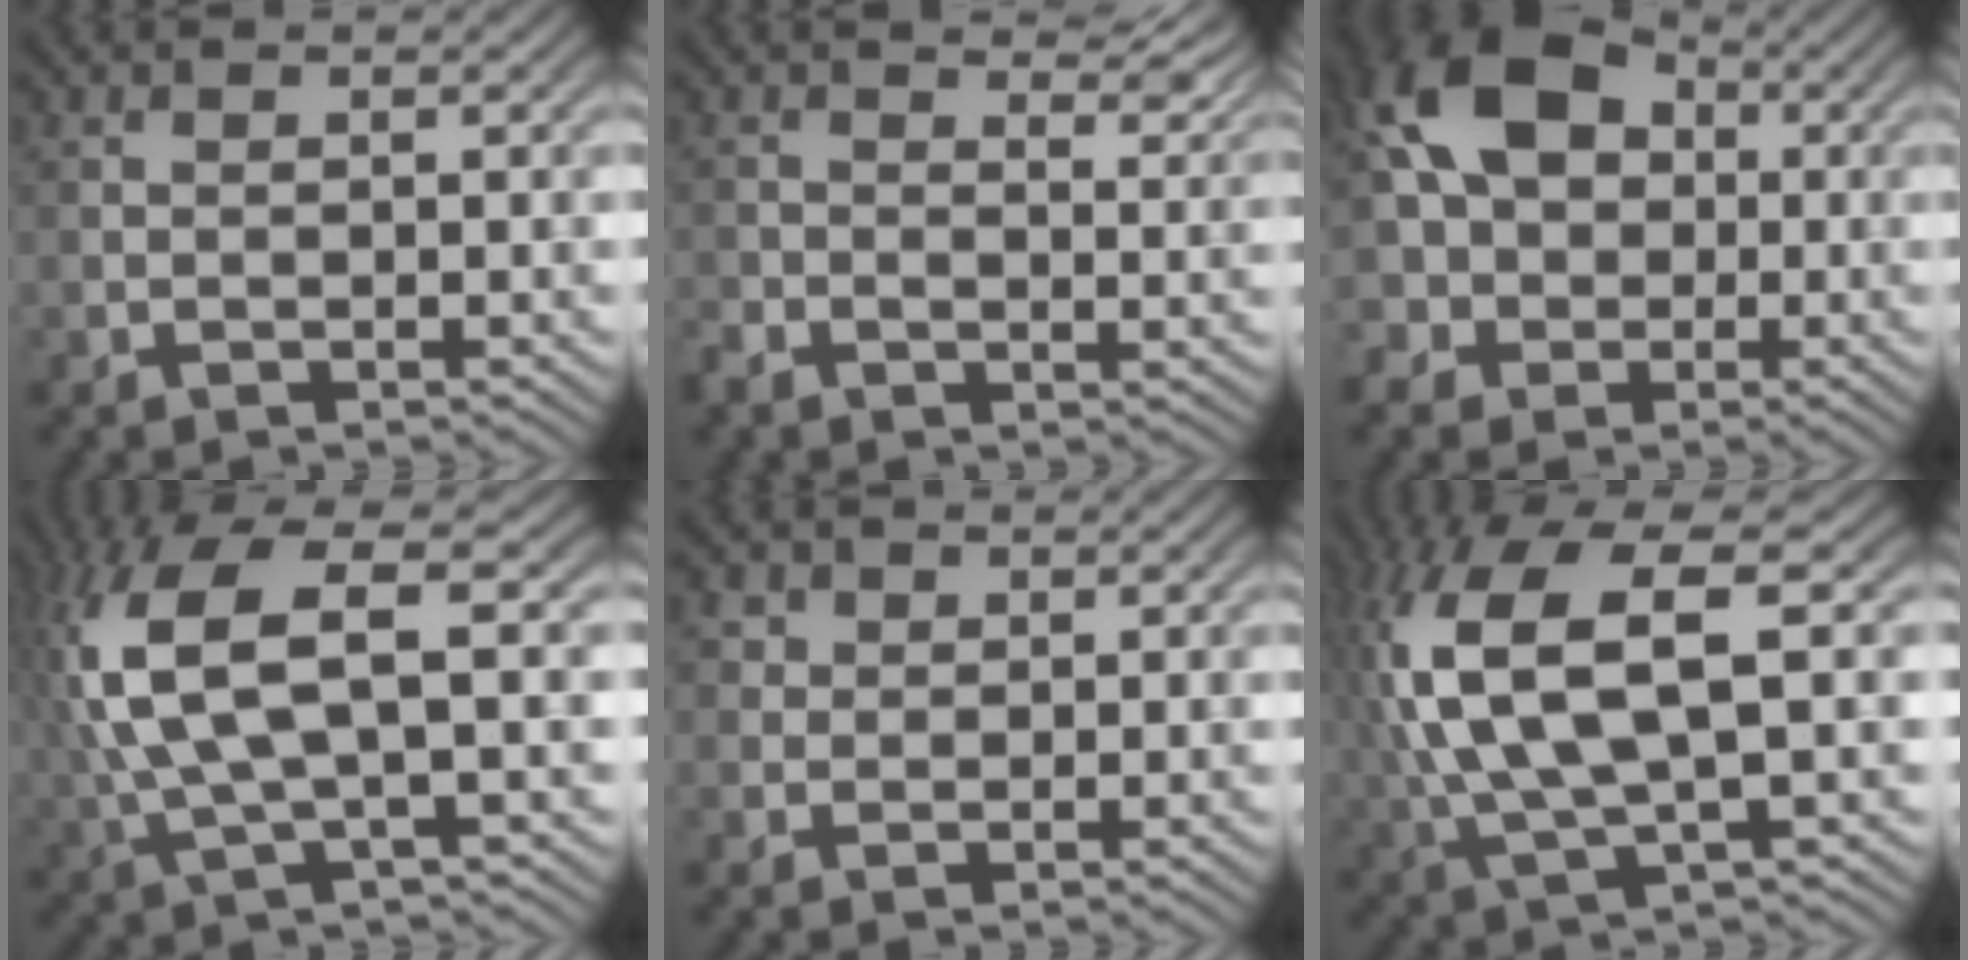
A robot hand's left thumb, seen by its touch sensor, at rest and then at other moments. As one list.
[{"total": 4.3, "force": [1.7, 2.5, 3.1], "torque": [-0.059, -0.005, 0.023]}, {"total": 11.2, "force": [0.8, 8.8, 7.0], "torque": [-0.140, 0.013, -0.005]}, {"total": 11.6, "force": [1.8, 3.8, 10.8], "torque": [-0.255, 0.013, 0.036]}, {"total": 2.5, "force": [1.2, 2.0, 0.8], "torque": [-0.024, -0.001, 0.015]}, {"total": 13.6, "force": [2.4, 5.0, 12.4], "torque": [-0.299, 0.014, 0.050]}]